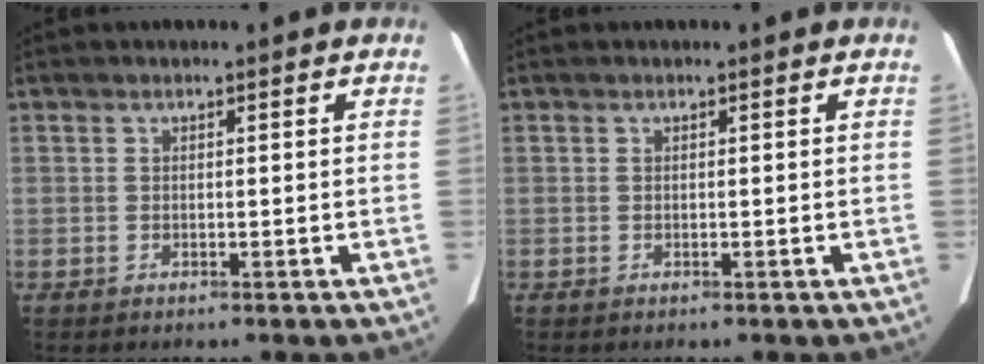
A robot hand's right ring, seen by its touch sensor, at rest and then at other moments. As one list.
[{"total": 0.0}]